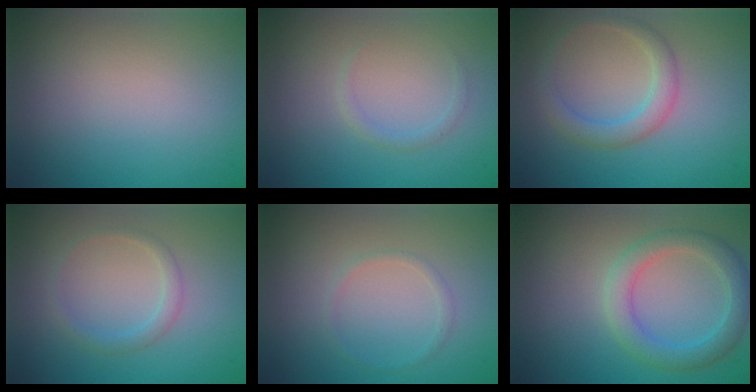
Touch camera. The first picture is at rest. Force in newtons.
{"total": 0.8, "press": 0.8, "slide": 0.0}
{"total": 2.8, "press": 2.8, "slide": 0.1}
{"total": 1.5, "press": 1.5, "slide": 0.1}
{"total": 0.9, "press": 0.9, "slide": 0.1}
{"total": 3.6, "press": 3.6, "slide": 0.2}